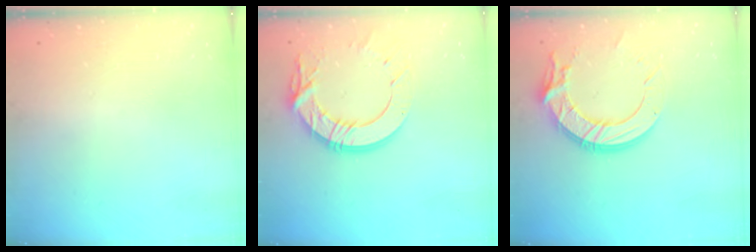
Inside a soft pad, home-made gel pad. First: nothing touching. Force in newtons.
{"total": 14.5, "press": 14.5, "slide": 1.3}
{"total": 15.3, "press": 15.2, "slide": 1.5}